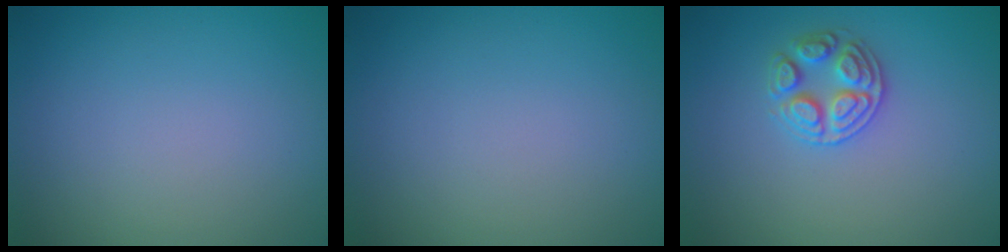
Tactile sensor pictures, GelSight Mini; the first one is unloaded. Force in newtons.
{"total": 0.0}
{"total": 2.6, "press": 2.6, "slide": 0.5}